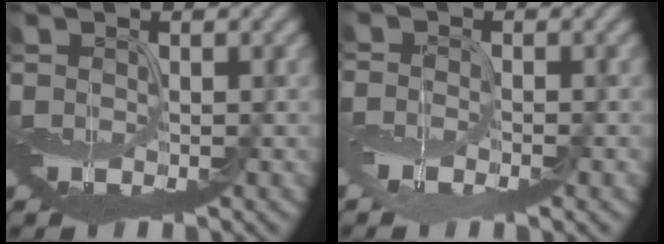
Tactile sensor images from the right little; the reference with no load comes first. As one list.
[{"total": 2.2, "force": [-1.6, 1.0, 1.2], "torque": [-0.024, -0.002, -0.039]}]